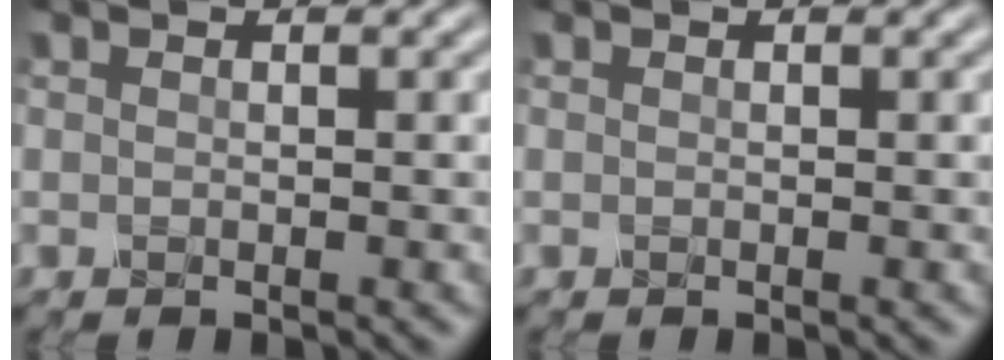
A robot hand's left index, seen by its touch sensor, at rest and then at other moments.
{"total": 0.0}